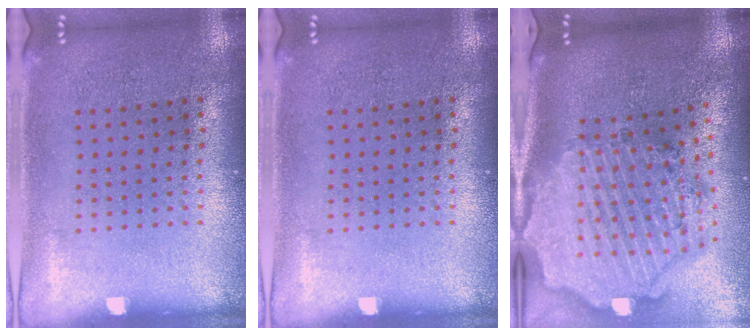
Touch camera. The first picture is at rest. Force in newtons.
{"total": 0.0}
{"total": 3.9, "press": 3.2, "slide": 2.3}